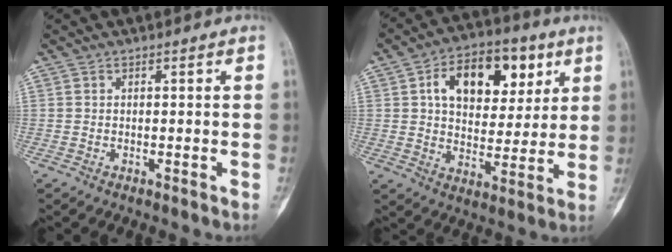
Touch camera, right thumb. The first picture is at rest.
{"total": 17.0, "force": [6.3, 10.5, 11.8], "torque": [-0.137, -0.004, 0.100]}